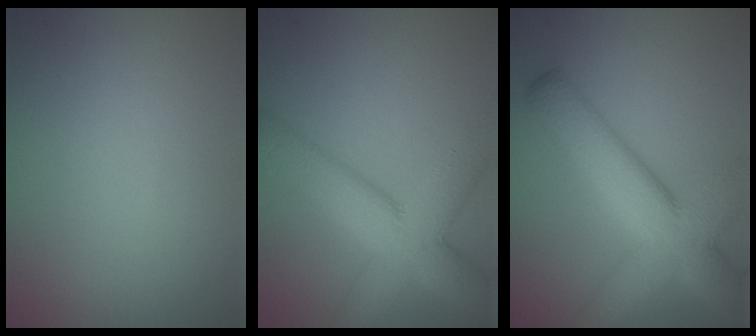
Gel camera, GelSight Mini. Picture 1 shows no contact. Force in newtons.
{"total": 8.3, "press": 8.3, "slide": 0.4}
{"total": 8.9, "press": 8.9, "slide": 0.4}